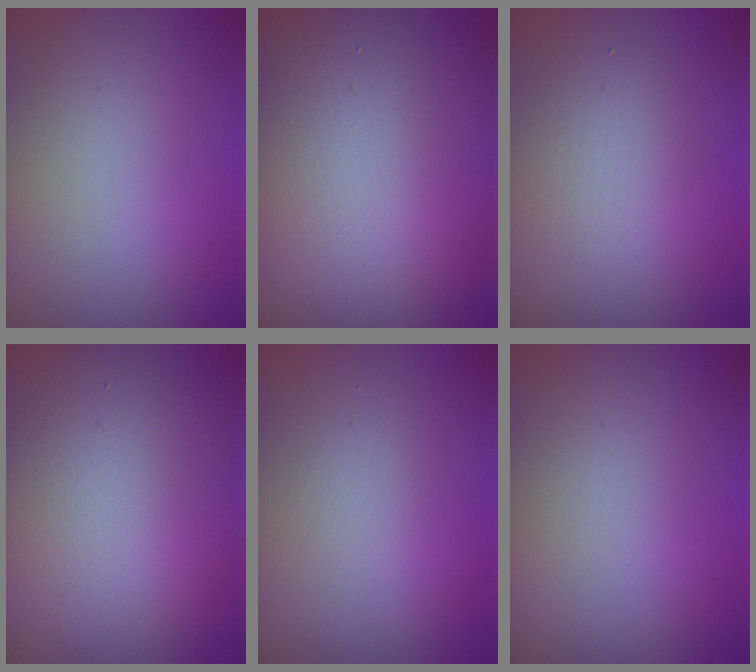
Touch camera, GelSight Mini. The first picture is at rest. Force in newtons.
{"total": 16.5, "press": 16.5, "slide": 0.3}
{"total": 2.3, "press": 2.3, "slide": 0.2}
{"total": 11.3, "press": 11.3, "slide": 0.5}
{"total": 0.0}
{"total": 0.0}